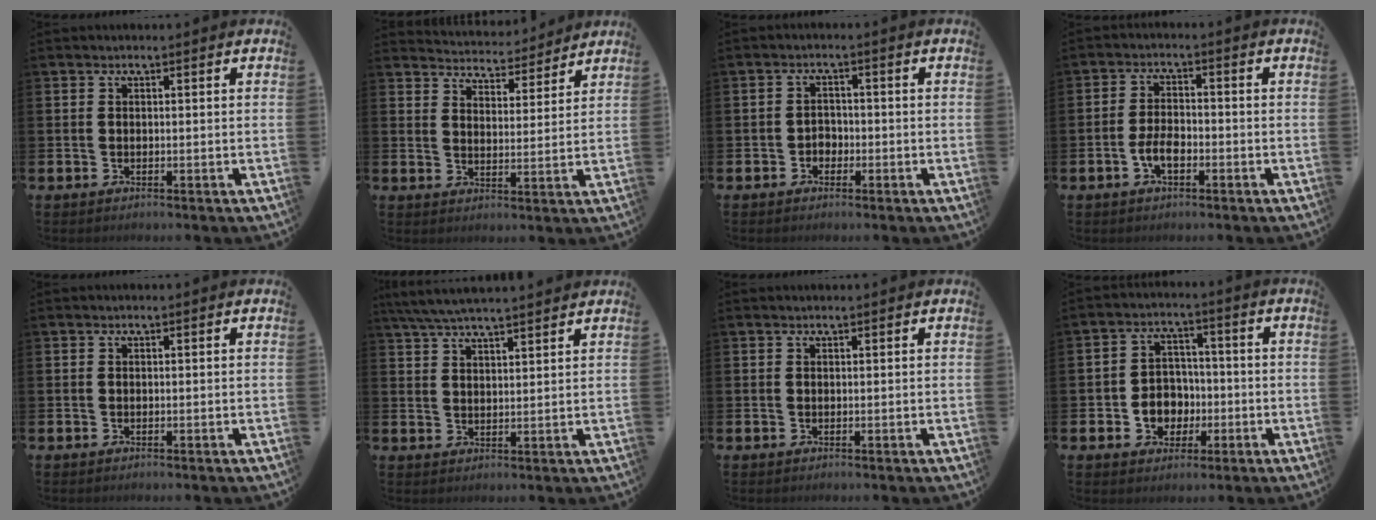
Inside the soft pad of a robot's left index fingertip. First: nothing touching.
{"total": 4.7, "force": [4.7, 0.8, -0.2], "torque": [-0.009, -0.039, 0.080]}
{"total": 2.2, "force": [-1.3, 1.7, 0.5], "torque": [-0.018, 0.007, -0.029]}
{"total": 3.5, "force": [-1.3, 1.8, 2.8], "torque": [-0.052, 0.001, -0.027]}
{"total": 0.0}
{"total": 5.5, "force": [5.2, 0.4, 1.8], "torque": [-0.052, -0.016, 0.095]}
{"total": 0.0}
{"total": 4.7, "force": [-0.9, 4.4, 1.5], "torque": [-0.028, 0.003, -0.024]}